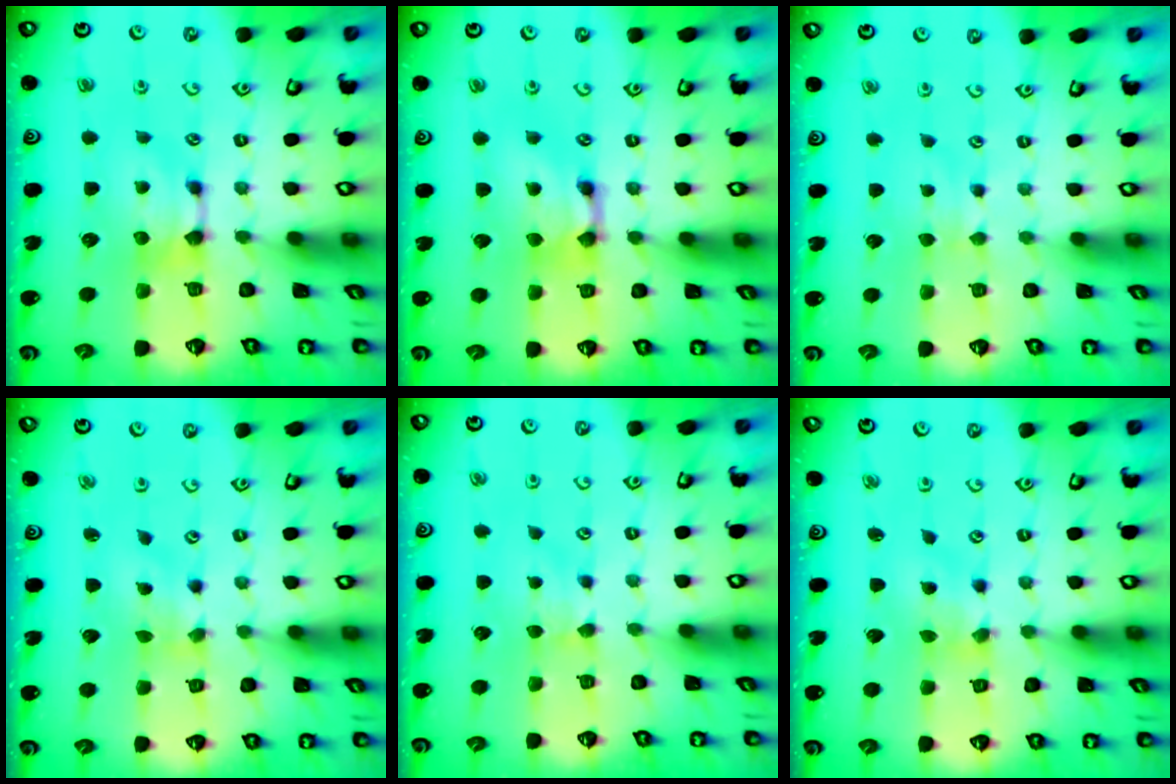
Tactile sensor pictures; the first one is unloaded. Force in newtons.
{"total": 2.6, "press": 2.6, "slide": 0.2}
{"total": 2.1, "press": 2.0, "slide": 0.4}
{"total": 1.7, "press": 1.3, "slide": 1.0}
{"total": 2.4, "press": 2.3, "slide": 0.5}
{"total": 1.5, "press": 1.1, "slide": 1.0}